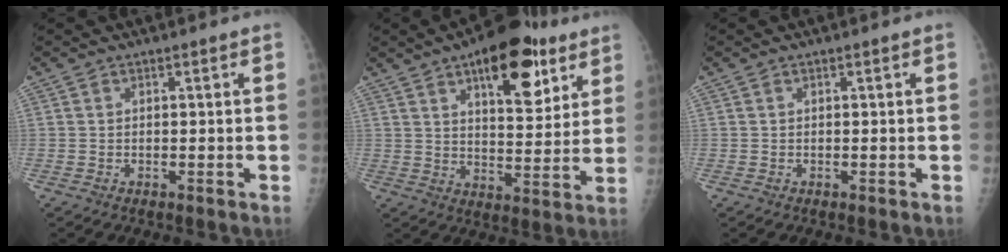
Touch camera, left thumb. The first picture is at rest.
{"total": 17.2, "force": [9.2, 7.5, 12.4], "torque": [-0.130, -0.034, 0.135]}
{"total": 0.0}